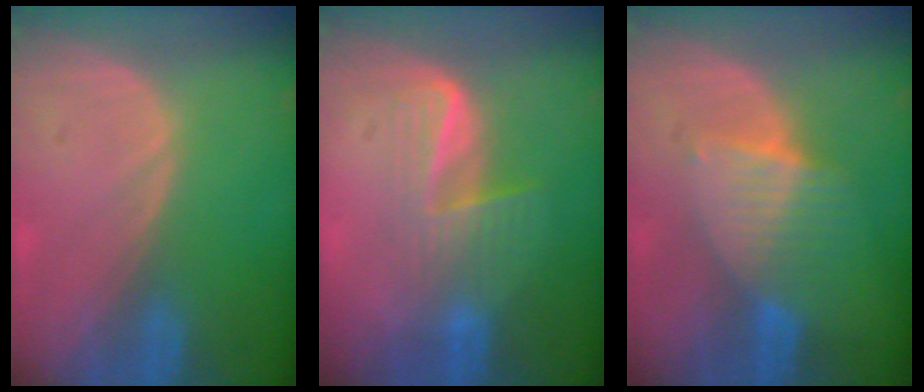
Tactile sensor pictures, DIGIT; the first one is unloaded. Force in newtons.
{"total": 6.8, "press": 5.7, "slide": 3.8}
{"total": 6.6, "press": 6.2, "slide": 2.4}